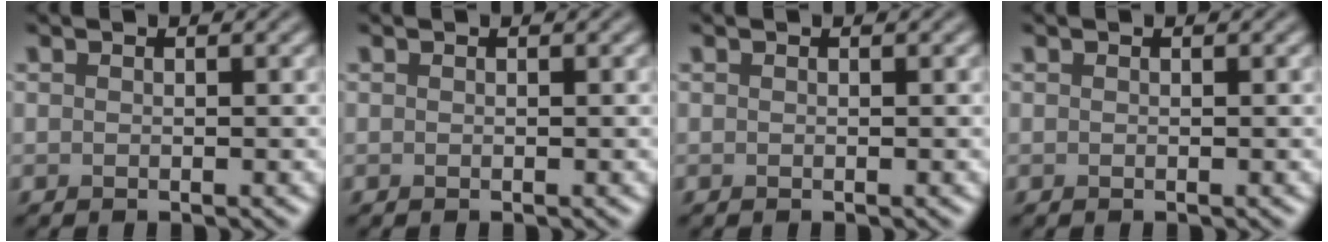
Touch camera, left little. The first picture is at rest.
{"total": 0.0}
{"total": 0.0}
{"total": 0.0}